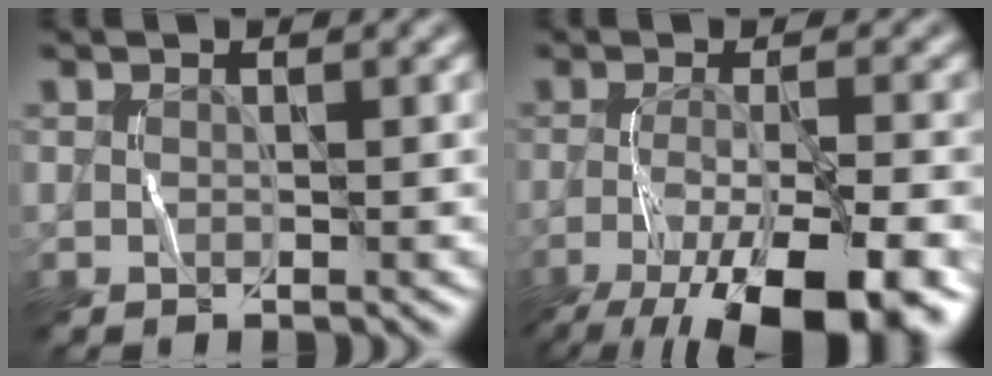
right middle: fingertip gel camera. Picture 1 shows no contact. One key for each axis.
{"total": 12.0, "fx": -6.5, "fy": 3.6, "fz": 9.5, "tx": -0.173, "ty": -0.022, "tz": -0.100}